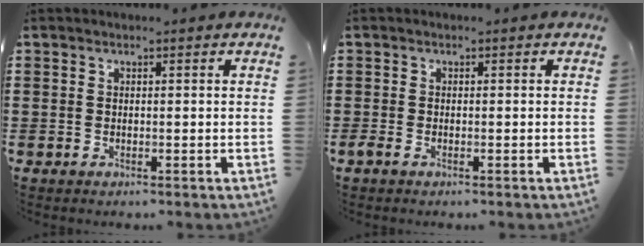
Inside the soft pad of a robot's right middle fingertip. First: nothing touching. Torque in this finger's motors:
{"motor_torque": [0.29, -0.17, 0.00, 0.04]}